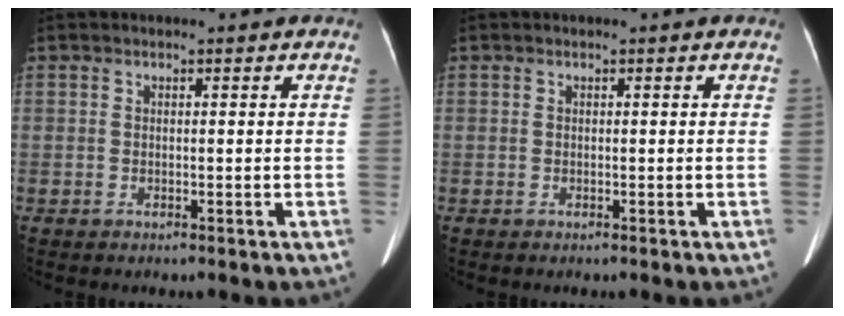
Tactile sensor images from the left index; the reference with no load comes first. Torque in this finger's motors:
{"motor_torque": [0.00, 0.00, 0.00, 0.00]}